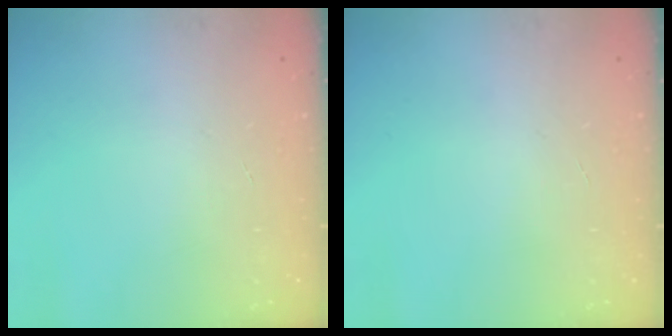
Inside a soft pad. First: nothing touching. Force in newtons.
{"total": 0.9, "press": 0.8, "slide": 0.2}